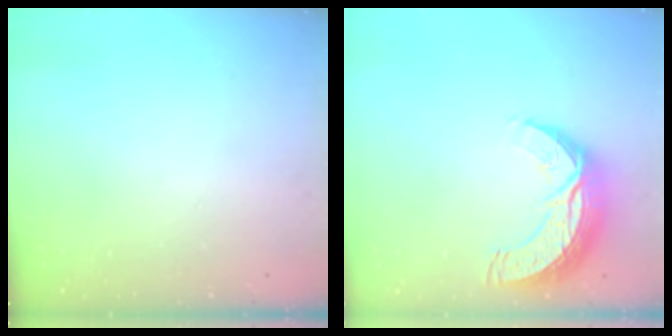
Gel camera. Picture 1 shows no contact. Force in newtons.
{"total": 10.2, "press": 10.2, "slide": 0.6}